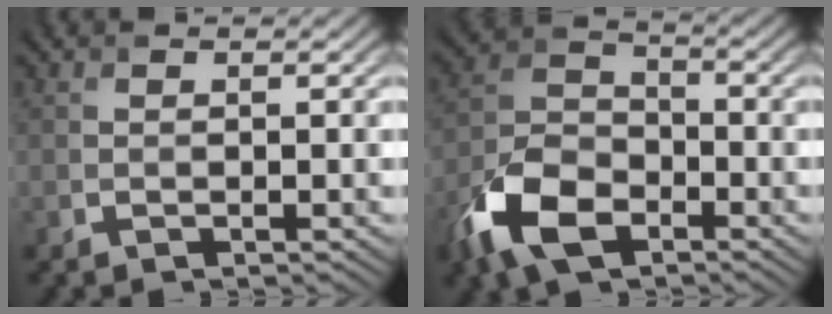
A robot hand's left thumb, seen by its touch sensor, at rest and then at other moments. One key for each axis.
{"total": 10.6, "fx": -5.8, "fy": 5.9, "fz": 6.6, "tx": -0.152, "ty": -0.011, "tz": -0.128}